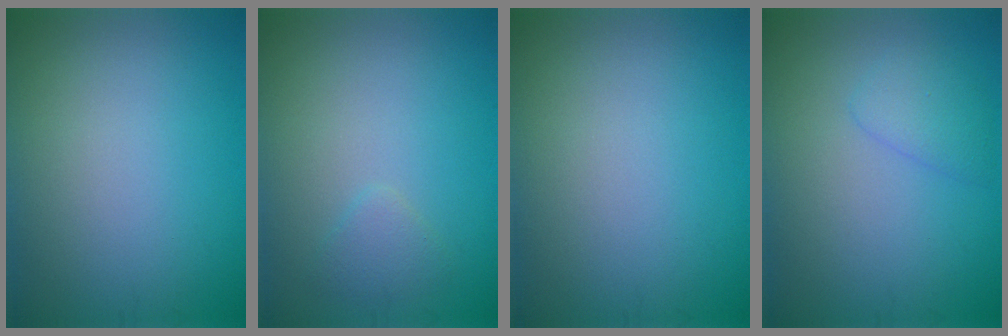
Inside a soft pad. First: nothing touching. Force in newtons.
{"total": 1.2, "press": 1.2, "slide": 0.1}
{"total": 0.0}
{"total": 1.8, "press": 1.8, "slide": 0.1}